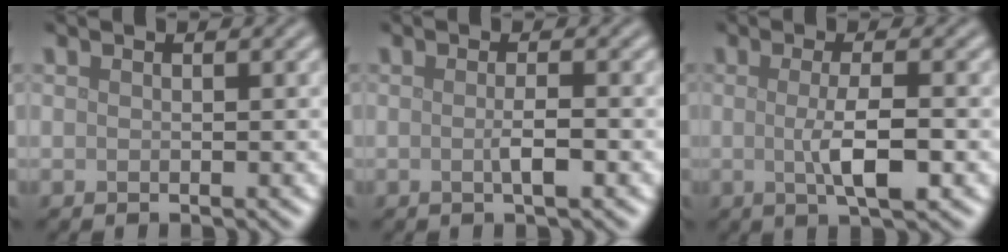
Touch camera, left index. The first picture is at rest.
{"total": 1.8, "force": [-0.3, 0.3, 1.8], "torque": [-0.033, -0.001, -0.007]}
{"total": 3.9, "force": [-0.4, 0.8, 3.8], "torque": [-0.068, -0.005, -0.005]}